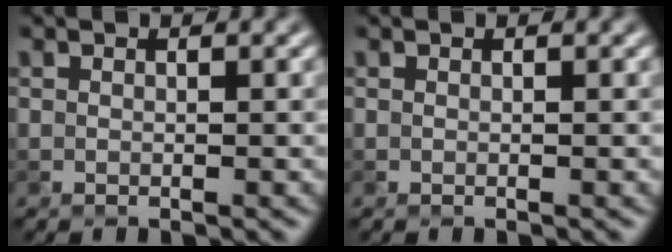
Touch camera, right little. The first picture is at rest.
{"total": 0.0}